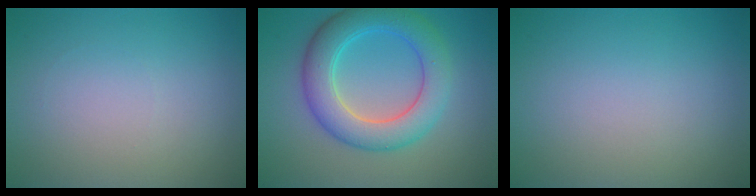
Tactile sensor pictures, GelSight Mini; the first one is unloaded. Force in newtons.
{"total": 6.5, "press": 6.5, "slide": 0.1}
{"total": 0.0}